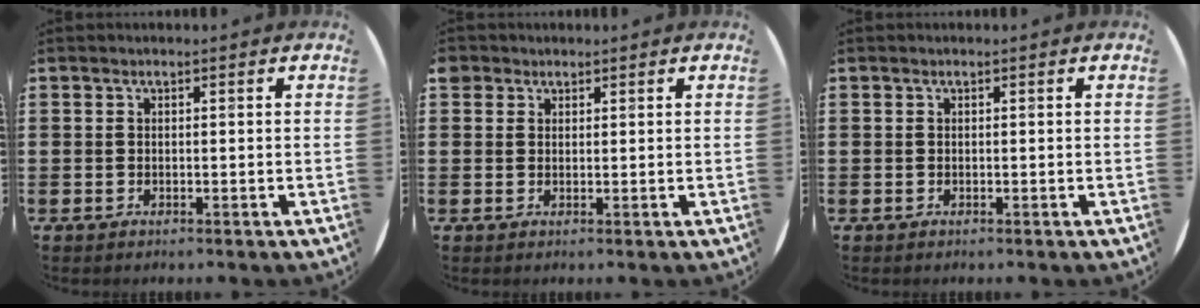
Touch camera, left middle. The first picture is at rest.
{"total": 1.4, "force": [1.1, 0.8, 0.1], "torque": [0.005, 0.000, 0.020]}
{"total": 0.0}